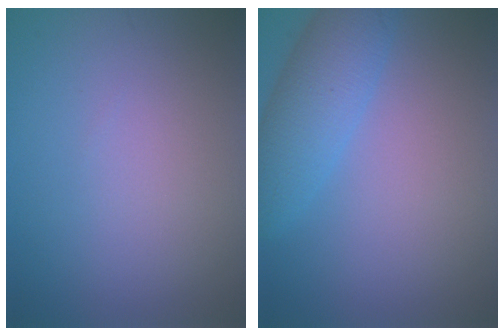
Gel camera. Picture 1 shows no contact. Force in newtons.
{"total": 4.7, "press": 4.7, "slide": 0.2}